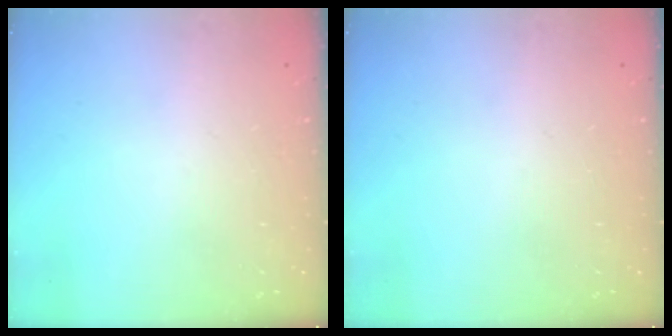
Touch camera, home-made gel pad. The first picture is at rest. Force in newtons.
{"total": 0.0}